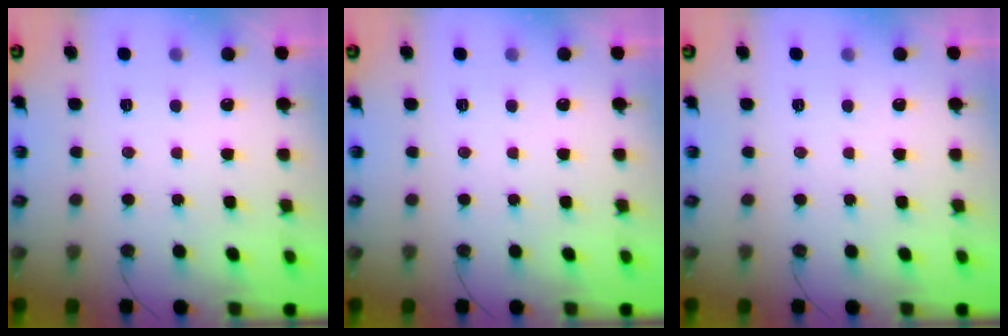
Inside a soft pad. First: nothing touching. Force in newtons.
{"total": 0.0}
{"total": 0.0}